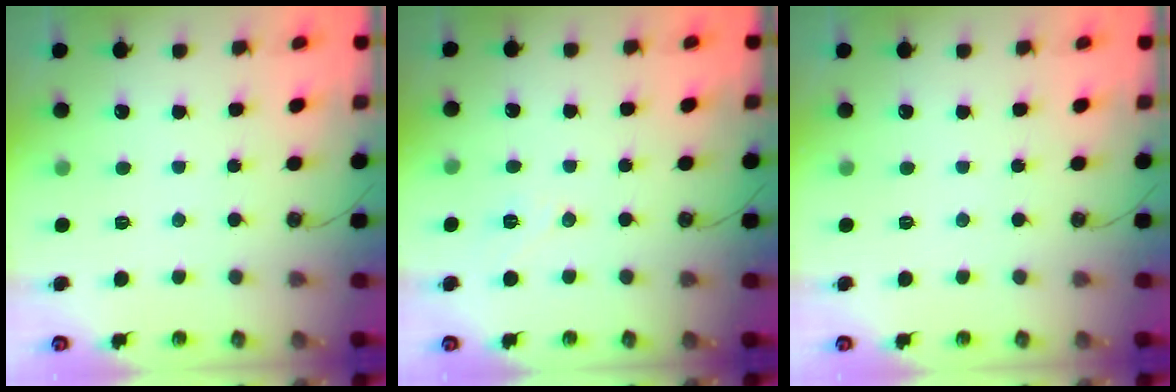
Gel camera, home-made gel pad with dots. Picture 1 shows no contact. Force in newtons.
{"total": 7.6, "press": 6.1, "slide": 4.5}
{"total": 0.0}